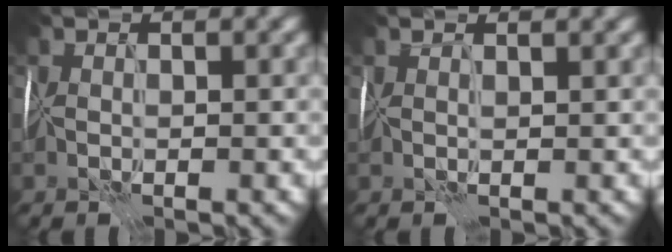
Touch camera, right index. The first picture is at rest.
{"total": 2.2, "force": [1.8, 0.7, 1.0], "torque": [-0.010, 0.014, 0.011]}